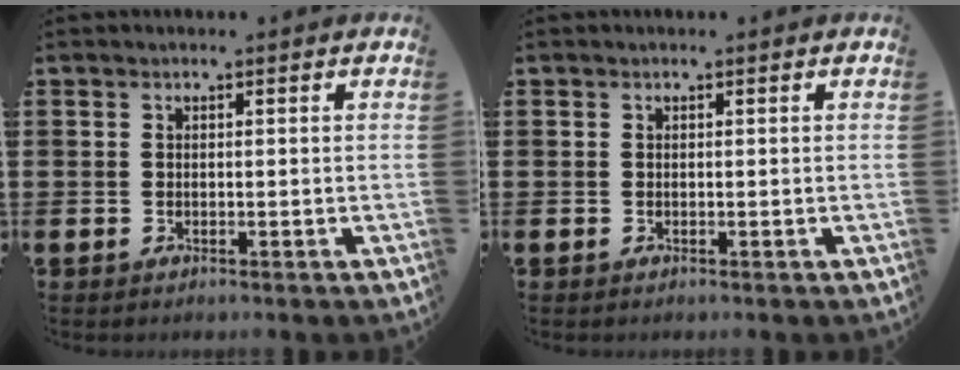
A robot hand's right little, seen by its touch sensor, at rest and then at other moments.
{"total": 0.0}